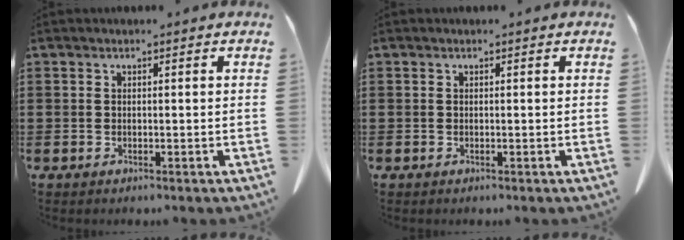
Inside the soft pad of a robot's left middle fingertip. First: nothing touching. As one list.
[{"total": 0.0}]